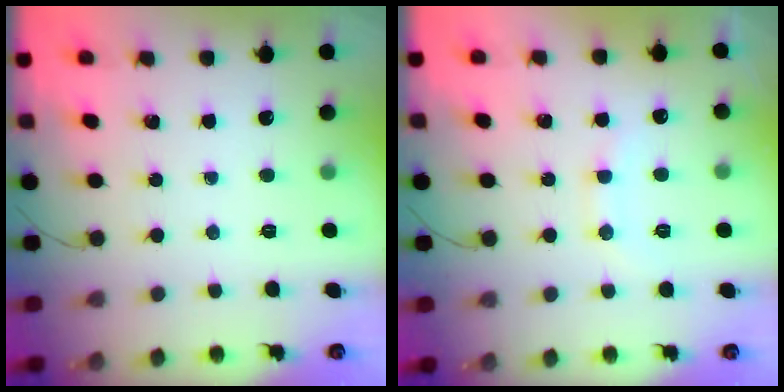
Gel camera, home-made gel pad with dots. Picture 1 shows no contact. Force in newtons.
{"total": 8.9, "press": 8.9, "slide": 1.1}